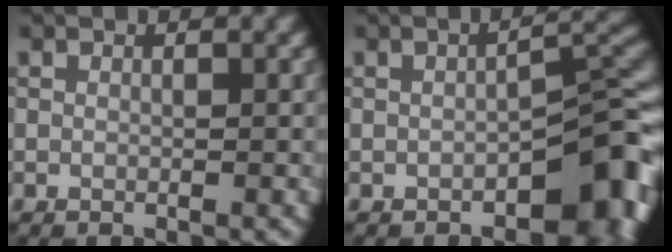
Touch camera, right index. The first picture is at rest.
{"total": 6.6, "force": [-2.9, 2.9, 5.2], "torque": [-0.046, 0.019, -0.047]}